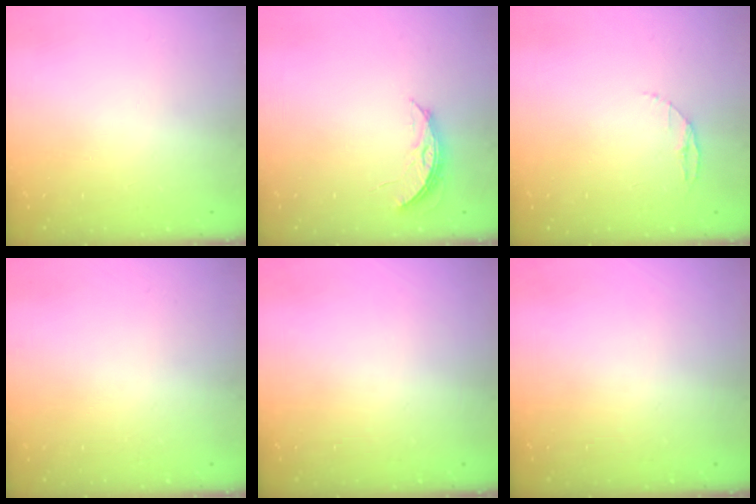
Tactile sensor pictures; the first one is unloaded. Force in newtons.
{"total": 4.6, "press": 4.5, "slide": 0.4}
{"total": 3.4, "press": 3.4, "slide": 0.4}
{"total": 0.0}
{"total": 0.0}
{"total": 0.0}